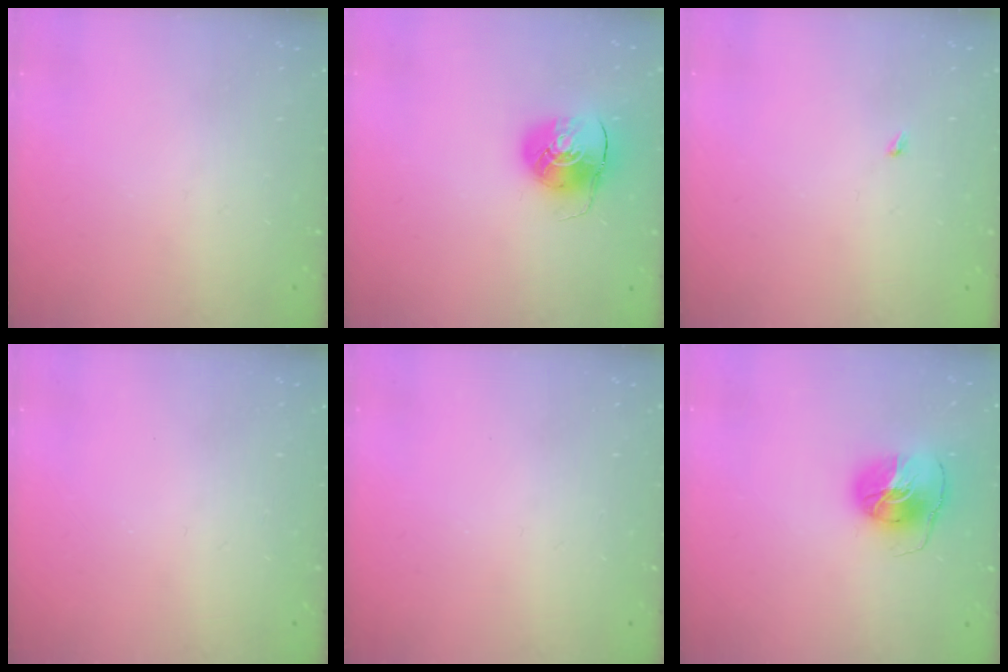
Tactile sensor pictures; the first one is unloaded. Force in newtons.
{"total": 9.1, "press": 9.1, "slide": 0.5}
{"total": 1.9, "press": 1.9, "slide": 0.3}
{"total": 0.0}
{"total": 0.0}
{"total": 8.6, "press": 8.6, "slide": 0.9}